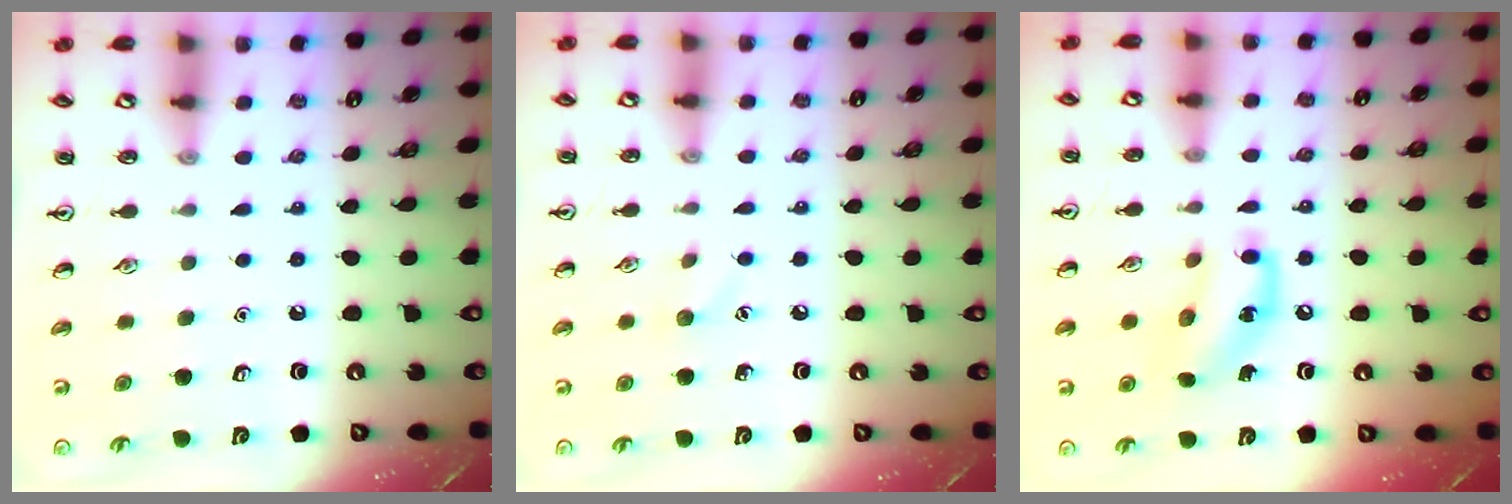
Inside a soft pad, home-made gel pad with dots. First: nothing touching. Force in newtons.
{"total": 4.7, "press": 4.5, "slide": 1.3}
{"total": 12.0, "press": 11.8, "slide": 1.8}